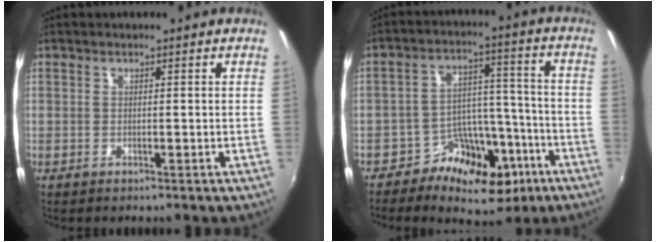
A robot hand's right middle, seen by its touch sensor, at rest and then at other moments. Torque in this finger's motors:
{"motor_torque": [-0.09, -0.23, 0.21, 0.00]}